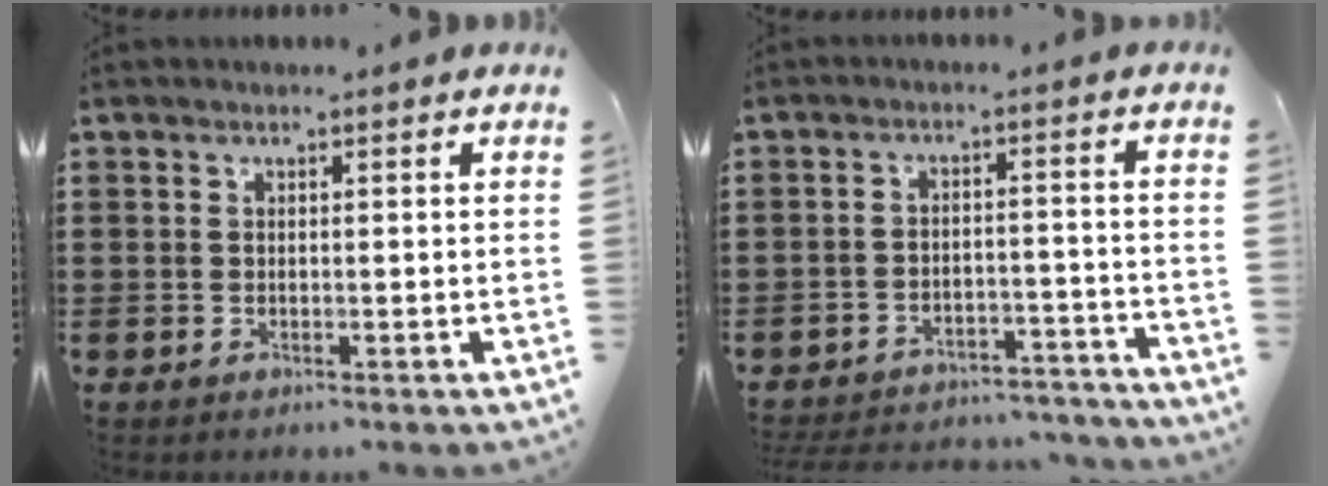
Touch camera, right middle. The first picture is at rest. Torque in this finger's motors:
{"motor_torque": [0.98, -0.65, 1.01, 0.21]}